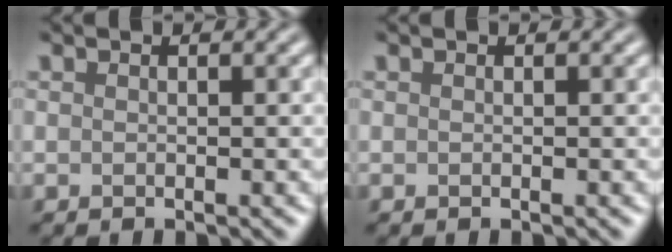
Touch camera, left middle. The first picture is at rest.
{"total": 0.0}